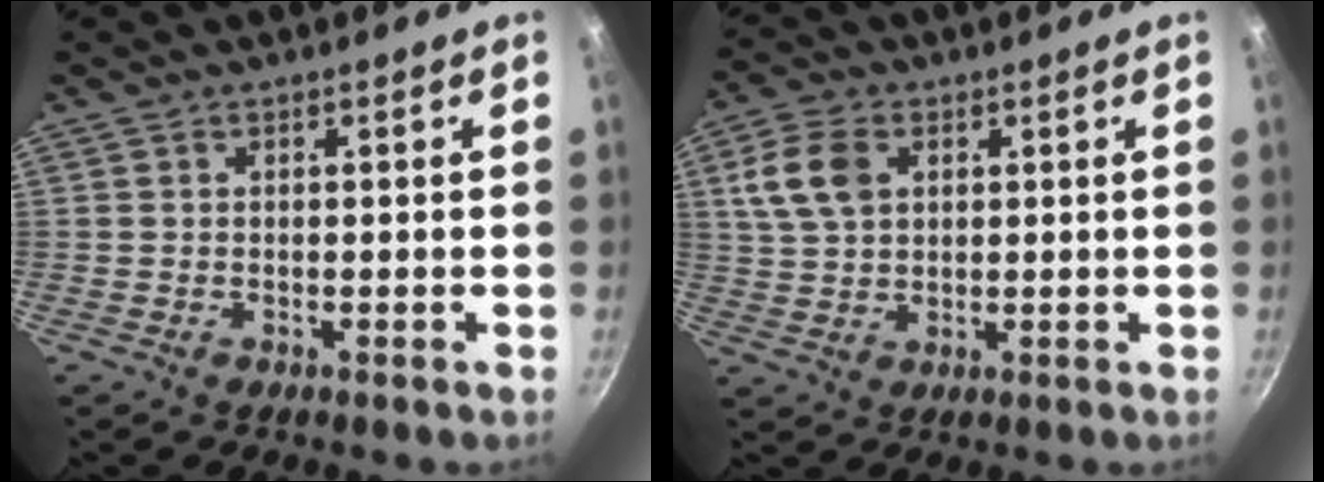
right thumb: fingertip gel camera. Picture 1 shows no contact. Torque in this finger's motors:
{"motor_torque": [0.15, 0.17, 0.29, -0.22, 0.09]}